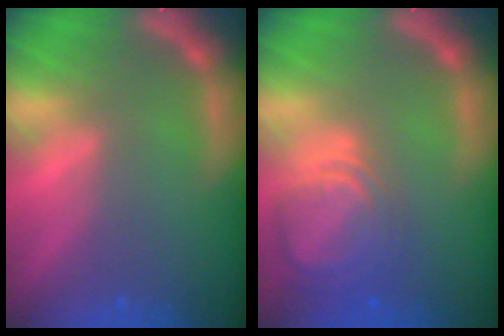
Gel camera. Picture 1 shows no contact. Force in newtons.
{"total": 6.5}